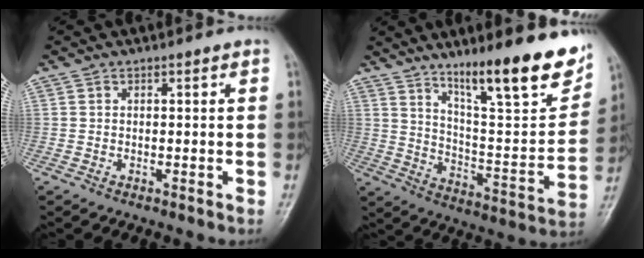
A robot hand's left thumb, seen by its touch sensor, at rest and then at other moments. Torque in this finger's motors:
{"motor_torque": [0.93, 0.77, 1.40, -1.37, 0.22]}